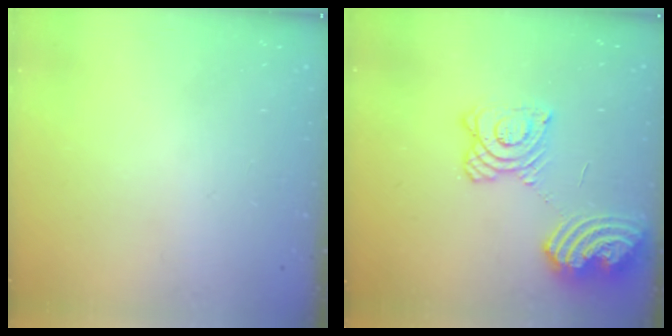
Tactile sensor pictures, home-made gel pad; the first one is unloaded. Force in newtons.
{"total": 17.4, "press": 17.3, "slide": 1.7}